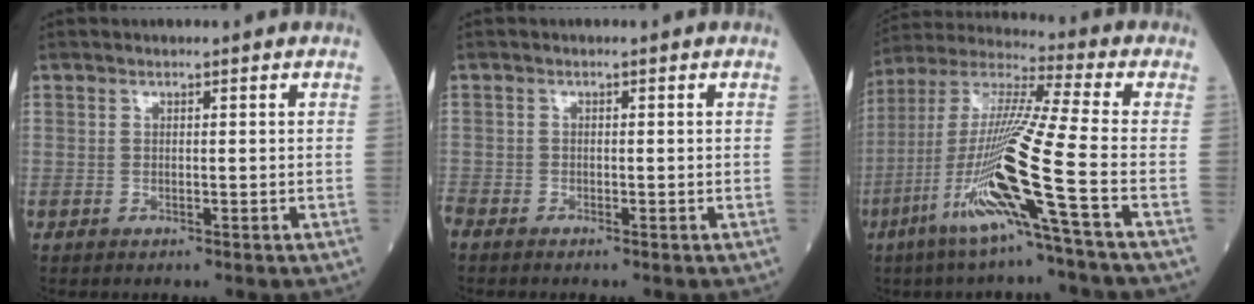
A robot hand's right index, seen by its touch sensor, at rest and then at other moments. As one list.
[{"total": 1.6, "force": [-1.5, 0.3, 0.4], "torque": [-0.013, -0.004, -0.028]}, {"total": 17.8, "force": [-6.9, -1.9, 16.2], "torque": [-0.335, -0.023, -0.141]}]